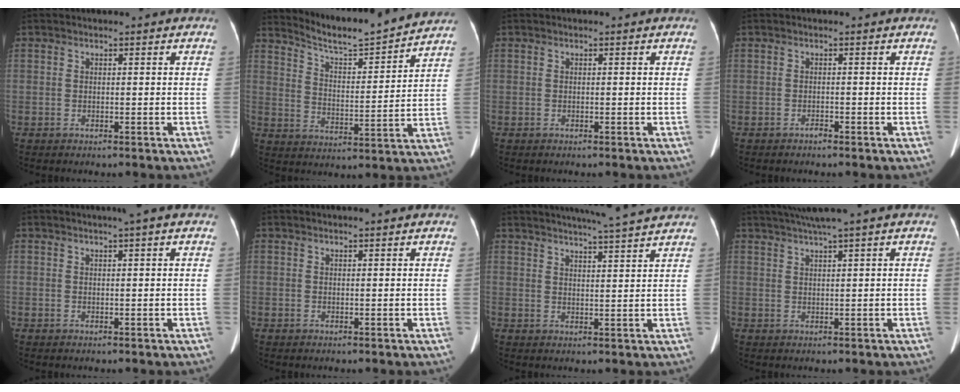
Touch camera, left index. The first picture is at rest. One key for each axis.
{"total": 11.8, "fx": 11.6, "fy": -0.5, "fz": 2.3, "tx": -0.050, "ty": -0.002, "tz": 0.183}
{"total": 0.0}
{"total": 0.6, "fx": -0.6, "fy": 0.1, "fz": 0.2, "tx": -0.004, "ty": -0.001, "tz": -0.009}
{"total": 1.7, "fx": 1.0, "fy": -0.2, "fz": 1.3, "tx": -0.021, "ty": 0.008, "tz": 0.017}
{"total": 1.2, "fx": 1.0, "fy": -0.1, "fz": 0.7, "tx": -0.008, "ty": 0.015, "tz": 0.021}
{"total": 10.2, "fx": 9.4, "fy": -0.8, "fz": 3.8, "tx": -0.064, "ty": 0.009, "tz": 0.122}
{"total": 5.1, "fx": 3.9, "fy": -1.2, "fz": 3.1, "tx": -0.055, "ty": 0.018, "tz": 0.071}